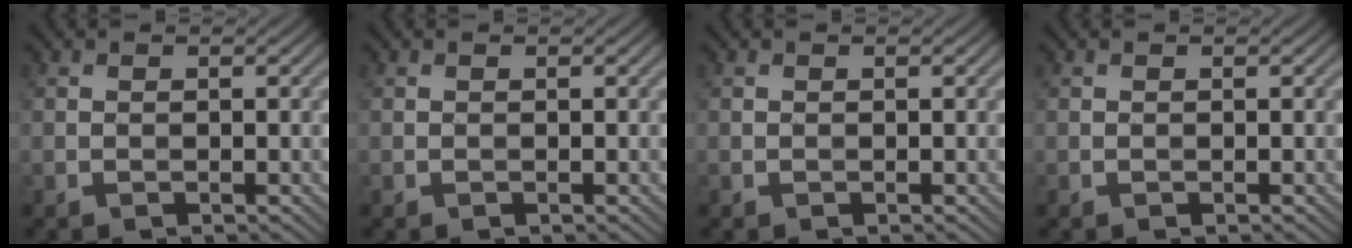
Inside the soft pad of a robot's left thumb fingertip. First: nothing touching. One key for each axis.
{"total": 0.0}
{"total": 0.0}
{"total": 0.0}